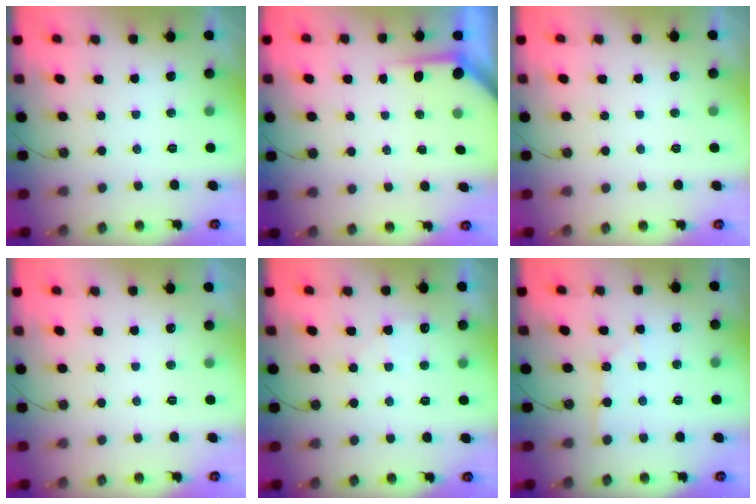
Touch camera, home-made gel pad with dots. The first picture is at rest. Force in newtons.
{"total": 3.5, "press": 3.5, "slide": 0.3}
{"total": 0.0}
{"total": 0.0}
{"total": 4.6, "press": 4.6, "slide": 0.5}
{"total": 2.2, "press": 2.2, "slide": 0.3}